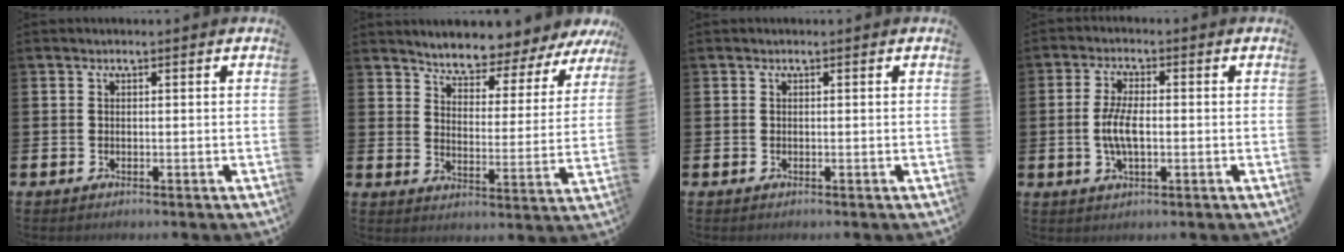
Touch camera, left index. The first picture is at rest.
{"total": 5.6, "force": [5.5, 0.6, 0.5], "torque": [-0.041, -0.050, 0.091]}
{"total": 0.0}
{"total": 5.1, "force": [-0.4, 2.1, 4.7], "torque": [-0.087, 0.002, -0.010]}